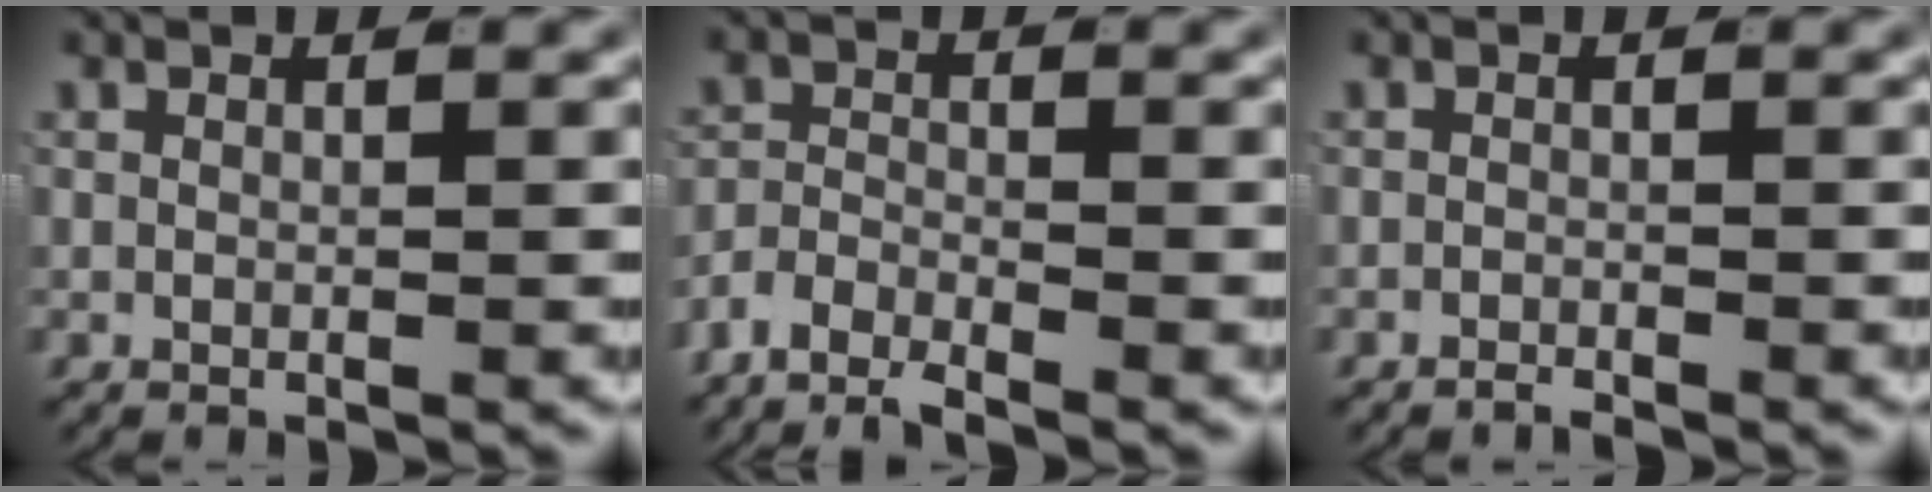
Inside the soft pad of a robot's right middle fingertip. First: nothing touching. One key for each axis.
{"total": 3.4, "fx": -2.9, "fy": 1.1, "fz": 1.6, "tx": -0.024, "ty": -0.003, "tz": -0.056}
{"total": 1.2, "fx": -1.2, "fy": 0.1, "fz": 0.2, "tx": -0.003, "ty": -0.003, "tz": -0.022}